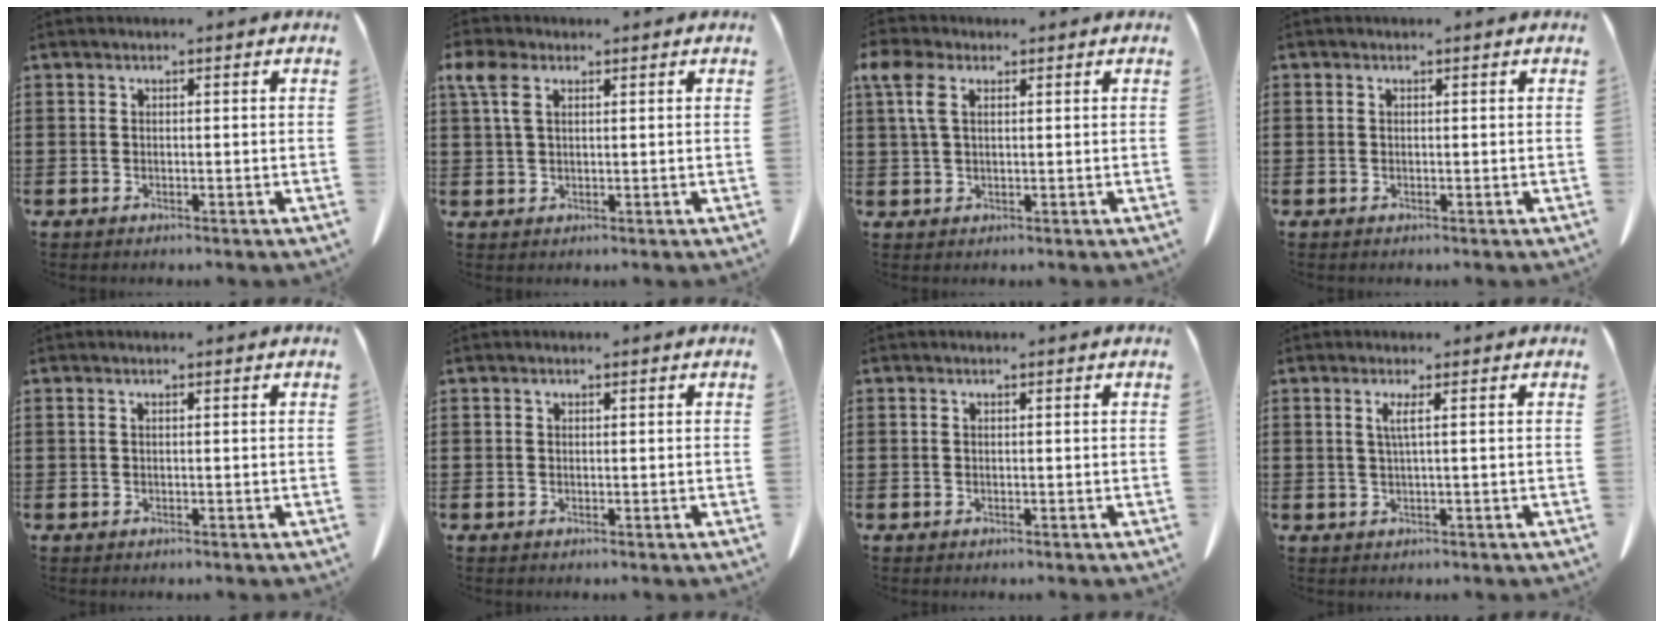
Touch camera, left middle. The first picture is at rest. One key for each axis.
{"total": 4.2, "fx": 1.8, "fy": 2.1, "fz": 3.2, "tx": -0.087, "ty": 0.001, "tz": 0.028}
{"total": 5.0, "fx": 1.9, "fy": 2.5, "fz": 3.8, "tx": -0.105, "ty": -0.001, "tz": 0.028}
{"total": 0.0}
{"total": 0.5, "fx": 0.1, "fy": 0.0, "fz": 0.5, "tx": -0.011, "ty": -0.002, "tz": 0.002}
{"total": 0.0}
{"total": 0.0}
{"total": 2.0, "fx": 0.4, "fy": -0.4, "fz": 1.9, "tx": -0.040, "ty": -0.005, "tz": 0.005}